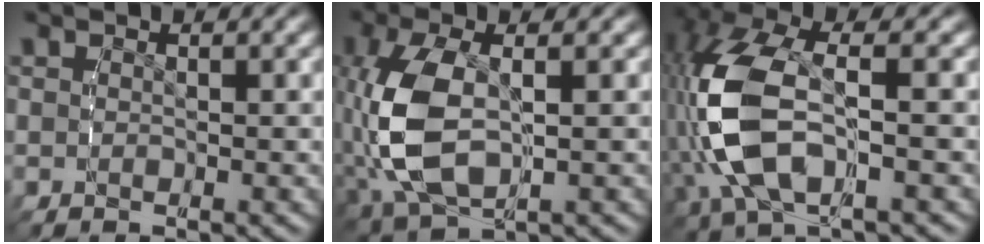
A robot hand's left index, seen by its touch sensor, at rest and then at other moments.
{"total": 7.6, "force": [-1.5, 4.3, 6.1], "torque": [-0.171, -0.020, -0.016]}
{"total": 9.7, "force": [-1.6, 5.3, 8.0], "torque": [-0.223, -0.017, -0.016]}